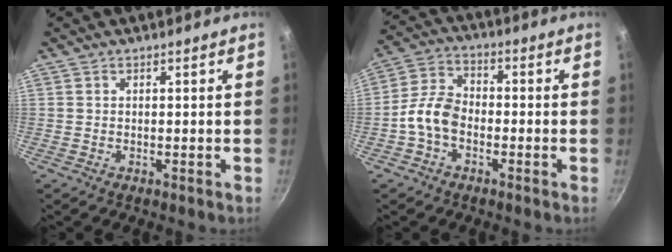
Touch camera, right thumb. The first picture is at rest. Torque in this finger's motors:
{"motor_torque": [0.49, 1.25, 0.91, -0.77, 0.04]}